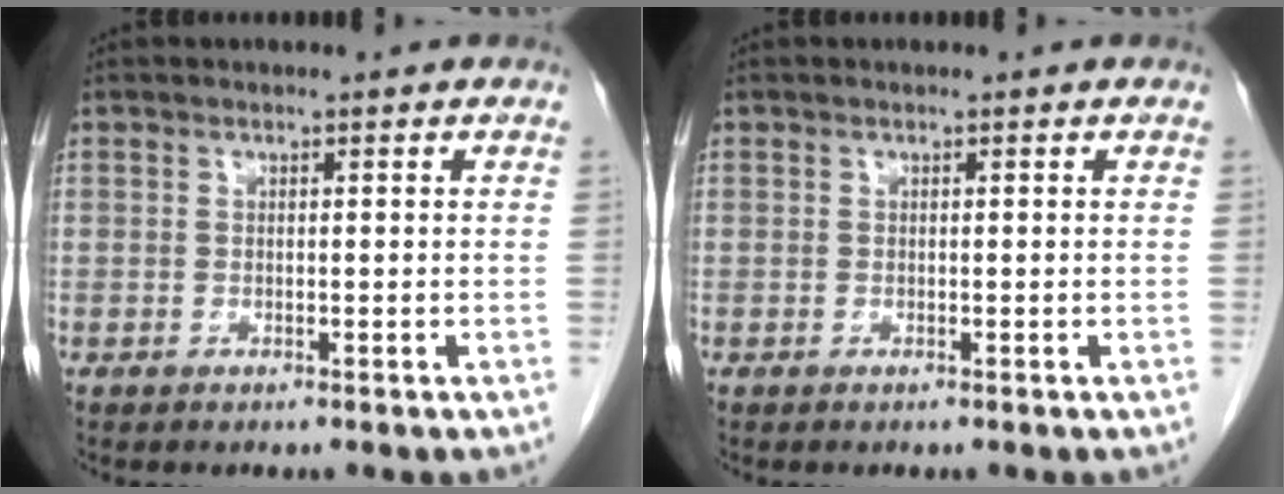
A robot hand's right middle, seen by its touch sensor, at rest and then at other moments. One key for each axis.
{"total": 0.0}